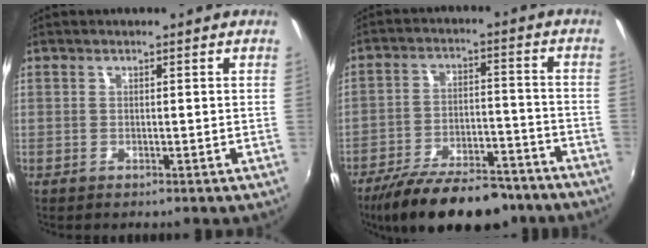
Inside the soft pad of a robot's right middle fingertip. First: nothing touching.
{"total": 20.5, "force": [-16.2, 6.9, 10.4], "torque": [-0.194, -0.021, -0.237]}